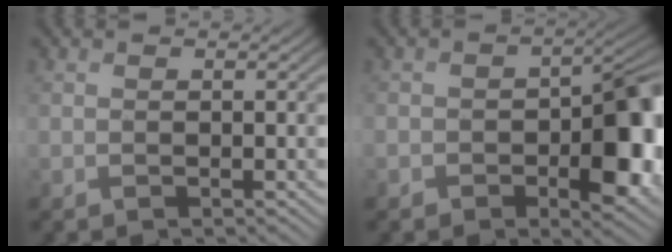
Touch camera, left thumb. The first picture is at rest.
{"total": 9.4, "force": [-2.2, 6.1, 6.7], "torque": [-0.087, -0.021, -0.031]}